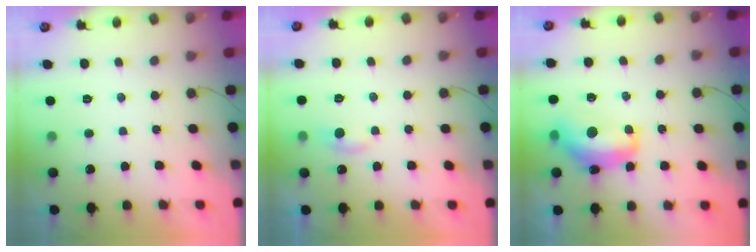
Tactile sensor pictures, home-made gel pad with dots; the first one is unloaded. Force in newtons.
{"total": 4.6, "press": 4.5, "slide": 0.6}
{"total": 12.6, "press": 12.6, "slide": 1.3}